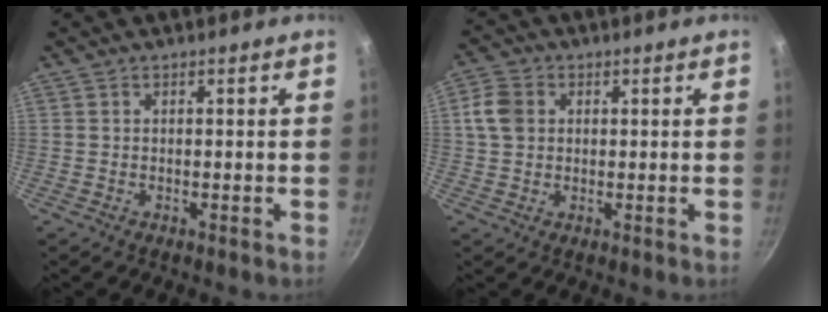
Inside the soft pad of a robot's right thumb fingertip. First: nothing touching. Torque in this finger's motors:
{"motor_torque": [0.20, 1.68, 0.18, 0.27, 0.06]}